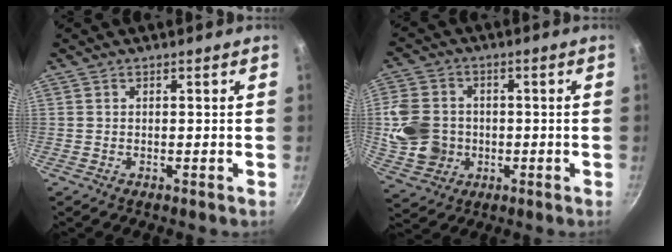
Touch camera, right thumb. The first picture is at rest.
{"total": 11.4, "force": [-0.8, 9.8, 5.9], "torque": [-0.099, 0.011, -0.009]}